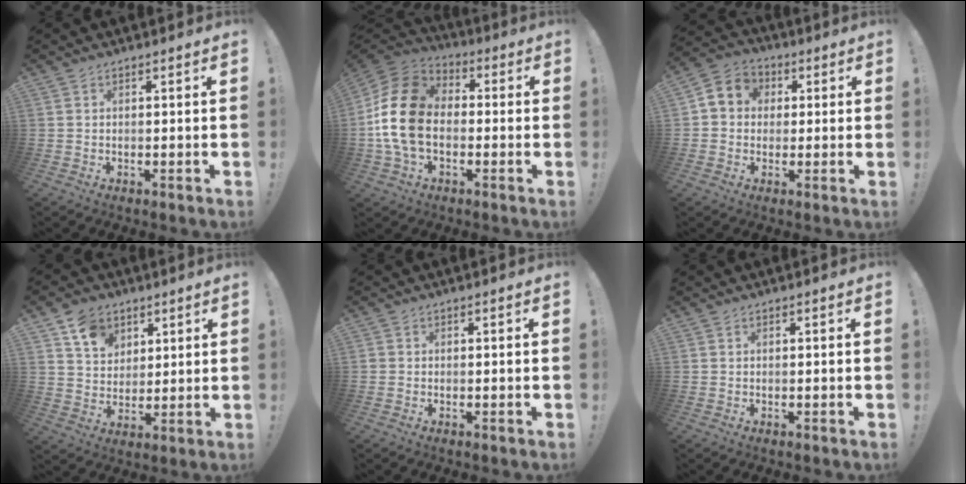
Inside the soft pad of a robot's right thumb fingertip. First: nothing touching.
{"total": 18.9, "force": [-1.1, 13.5, 13.2], "torque": [-0.246, 0.026, -0.013]}
{"total": 6.6, "force": [0.5, 6.2, 2.2], "torque": [-0.038, 0.011, 0.017]}
{"total": 9.9, "force": [5.7, 7.4, 3.3], "torque": [-0.050, -0.030, 0.111]}
{"total": 0.6, "force": [0.0, 0.6, 0.1], "torque": [-0.007, 0.004, 0.002]}
{"total": 0.0}